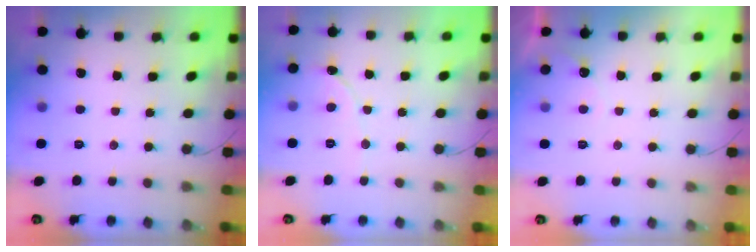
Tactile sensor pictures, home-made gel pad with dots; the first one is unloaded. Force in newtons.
{"total": 1.7, "press": 1.7, "slide": 0.1}
{"total": 2.6, "press": 2.6, "slide": 0.1}